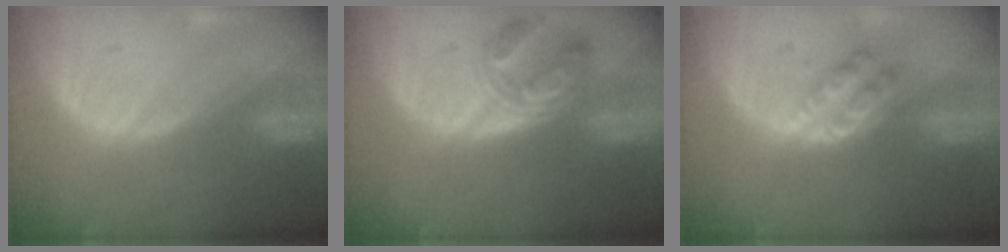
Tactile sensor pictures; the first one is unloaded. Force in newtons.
{"total": 6.1, "press": 6.0, "slide": 0.7}
{"total": 4.6, "press": 4.5, "slide": 1.0}